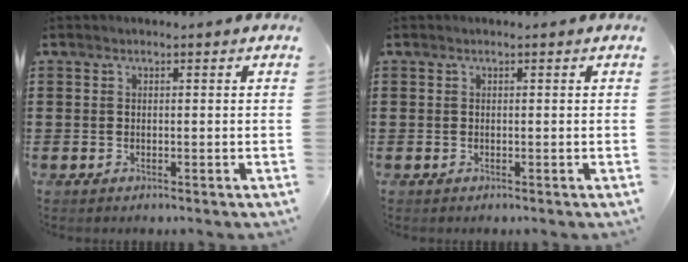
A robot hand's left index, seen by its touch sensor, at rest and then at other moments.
{"total": 0.0}